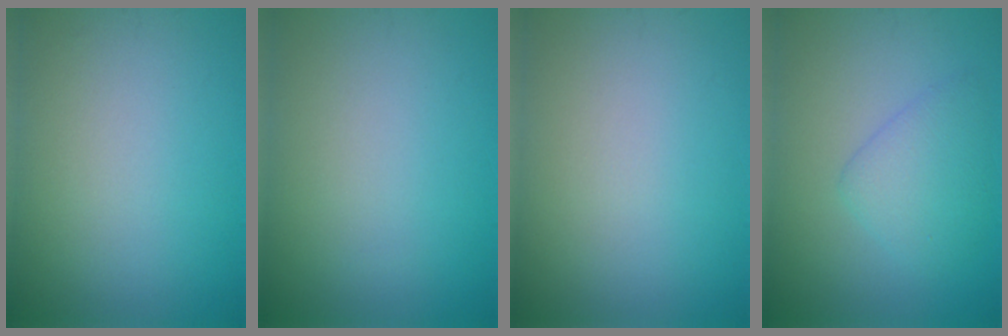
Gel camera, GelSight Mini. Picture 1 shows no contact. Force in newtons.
{"total": 0.0}
{"total": 0.0}
{"total": 3.2, "press": 3.2, "slide": 0.1}